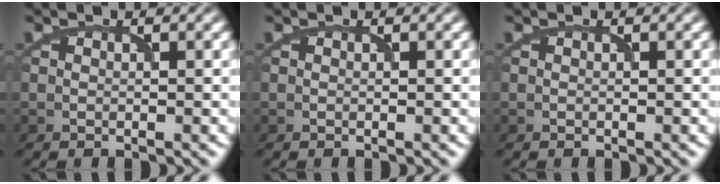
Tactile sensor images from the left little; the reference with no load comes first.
{"total": 0.0}
{"total": 0.0}